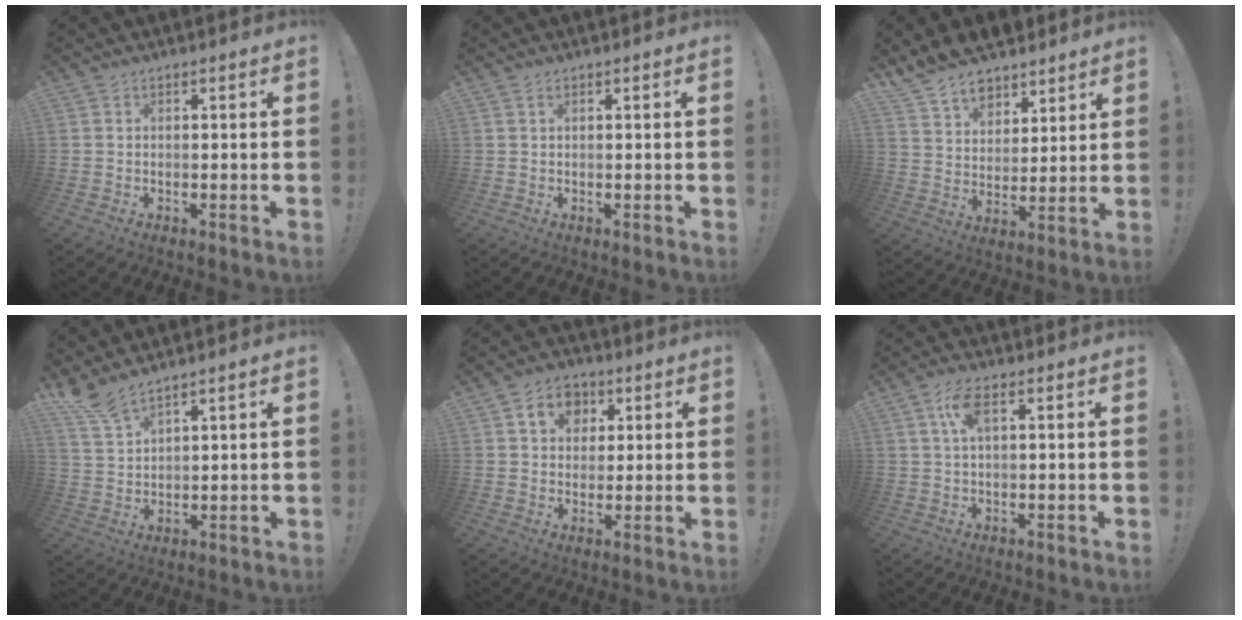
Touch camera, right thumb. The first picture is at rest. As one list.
[{"total": 0.7, "force": [0.5, 0.3, 0.5], "torque": [-0.011, 0.001, 0.009]}, {"total": 11.1, "force": [9.2, 5.8, 2.4], "torque": [-0.059, -0.072, 0.180]}, {"total": 6.4, "force": [5.7, 1.0, 2.8], "torque": [-0.053, -0.036, 0.105]}, {"total": 9.3, "force": [3.4, 7.6, 4.2], "torque": [-0.059, -0.003, 0.065]}, {"total": 5.8, "force": [1.9, 2.0, 5.2], "torque": [-0.098, 0.004, 0.031]}]